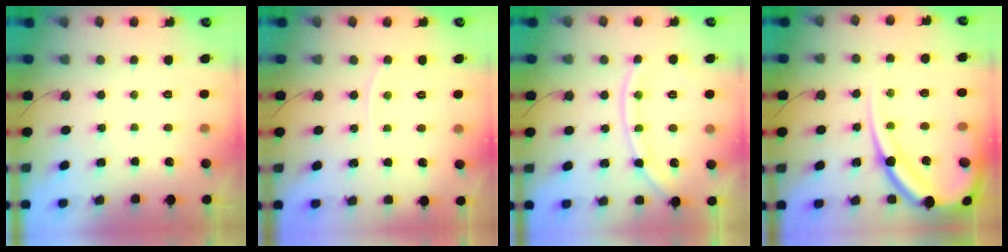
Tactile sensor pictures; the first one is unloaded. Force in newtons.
{"total": 3.7, "press": 3.7, "slide": 0.5}
{"total": 12.7, "press": 12.6, "slide": 1.7}
{"total": 19.2, "press": 19.2, "slide": 1.8}